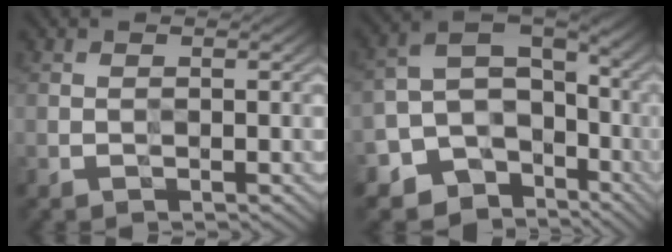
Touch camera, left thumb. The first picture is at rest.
{"total": 10.9, "force": [-5.9, 7.7, 4.9], "torque": [-0.094, -0.030, -0.098]}